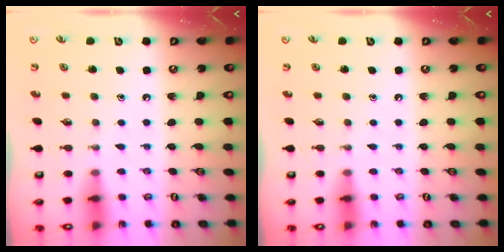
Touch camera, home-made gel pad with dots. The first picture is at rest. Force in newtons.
{"total": 0.0}